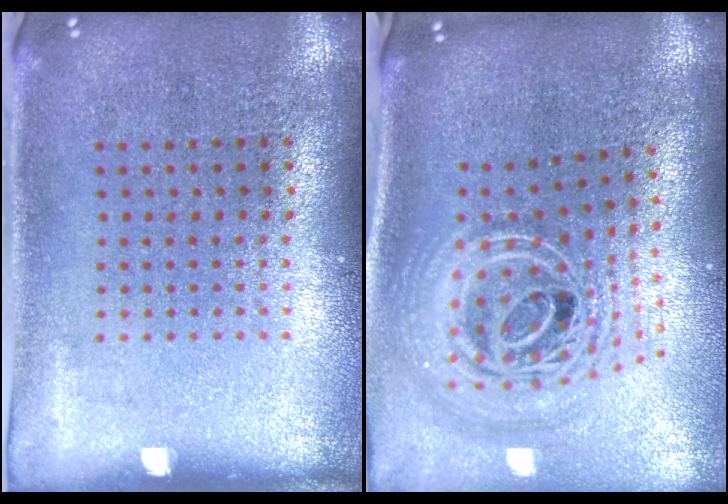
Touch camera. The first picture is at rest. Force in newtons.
{"total": 2.9, "press": 2.0, "slide": 2.1}